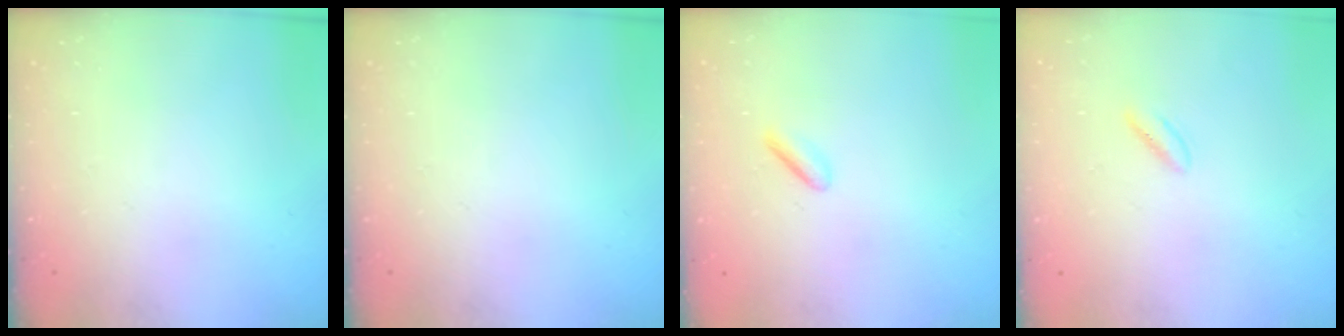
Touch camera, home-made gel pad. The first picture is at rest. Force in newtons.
{"total": 0.0}
{"total": 1.4, "press": 1.1, "slide": 0.9}
{"total": 1.5, "press": 1.3, "slide": 0.8}